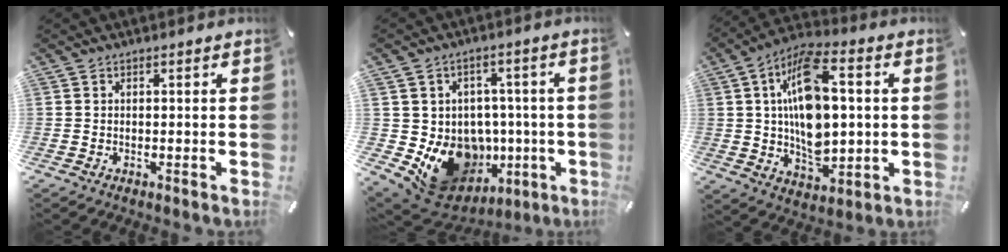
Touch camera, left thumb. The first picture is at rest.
{"total": 13.8, "force": [-3.5, 12.1, 5.6], "torque": [-0.086, -0.008, -0.032]}
{"total": 16.9, "force": [1.9, 10.2, 13.4], "torque": [-0.252, 0.007, 0.031]}